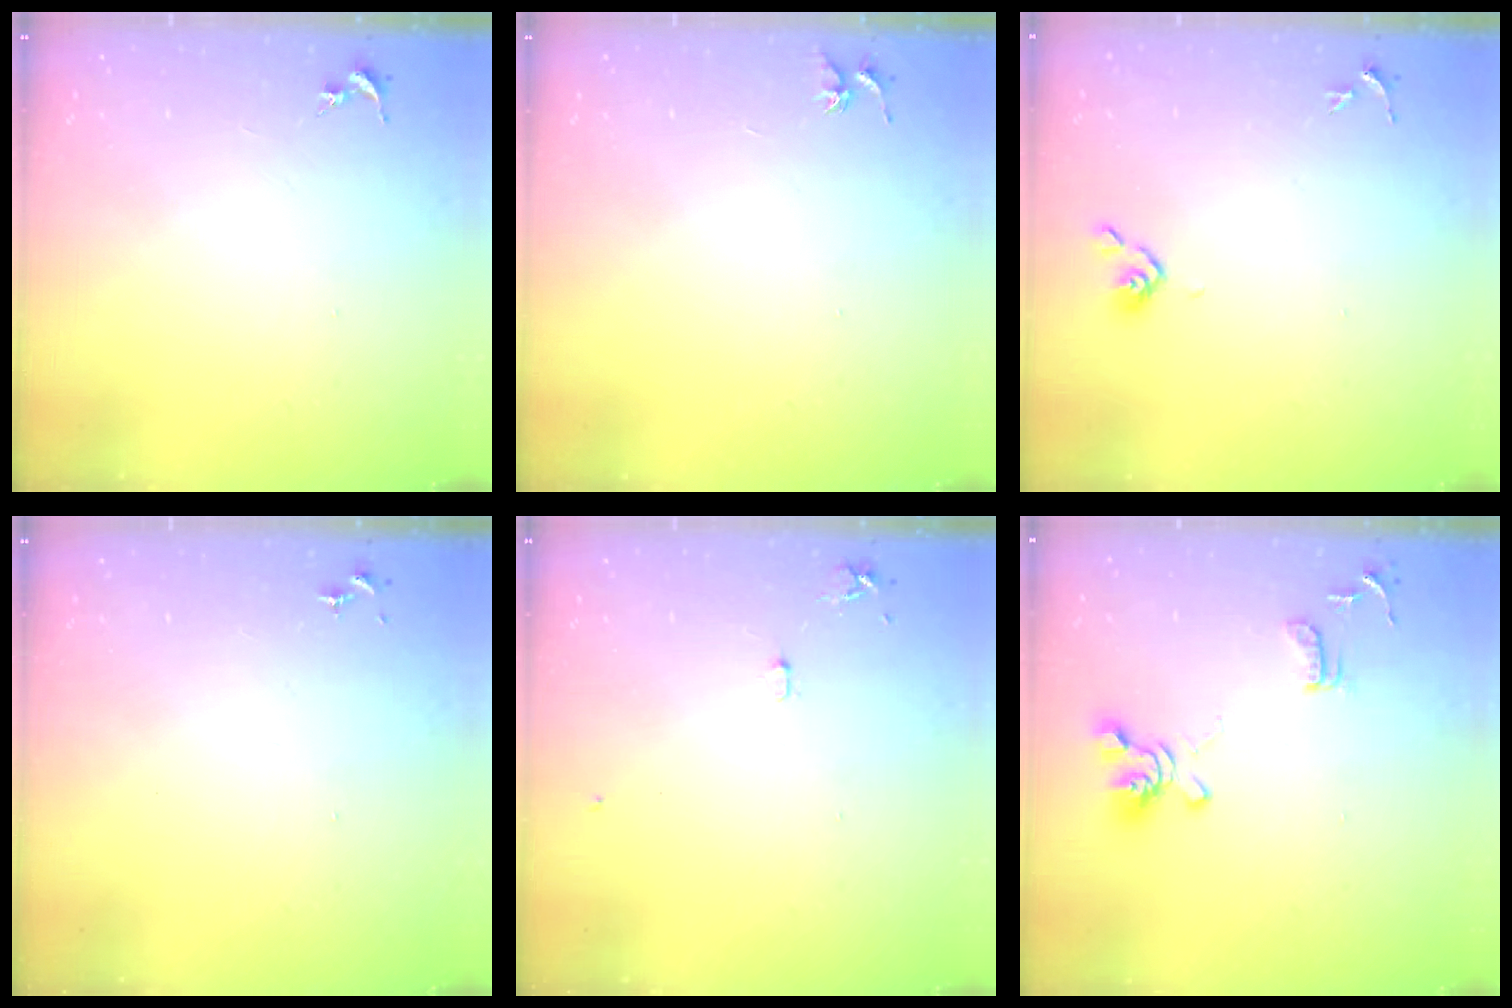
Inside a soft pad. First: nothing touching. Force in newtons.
{"total": 3.7, "press": 3.7, "slide": 0.4}
{"total": 3.5, "press": 3.4, "slide": 0.9}
{"total": 0.0}
{"total": 5.2, "press": 5.1, "slide": 0.6}
{"total": 13.0, "press": 12.9, "slide": 1.6}